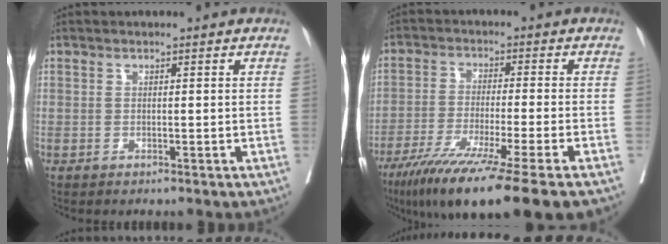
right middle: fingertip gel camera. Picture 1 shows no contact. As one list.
[{"total": 16.8, "force": [-11.9, -0.9, 11.9], "torque": [-0.180, -0.055, -0.190]}]